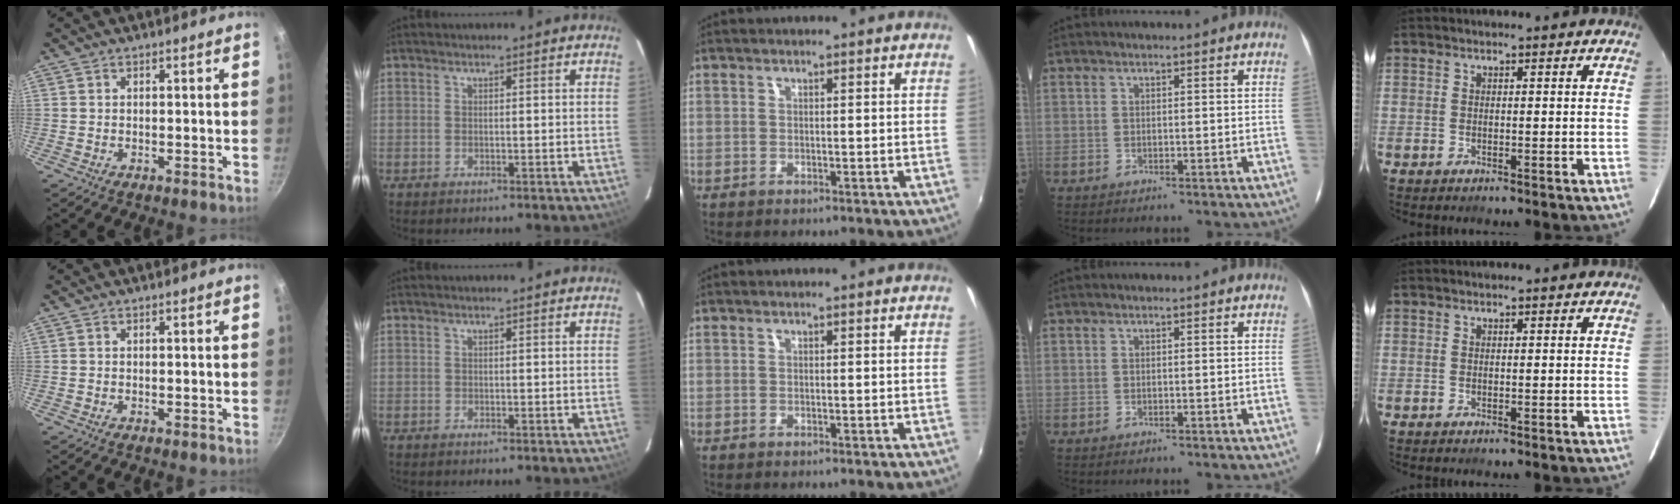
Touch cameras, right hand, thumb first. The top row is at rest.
{}